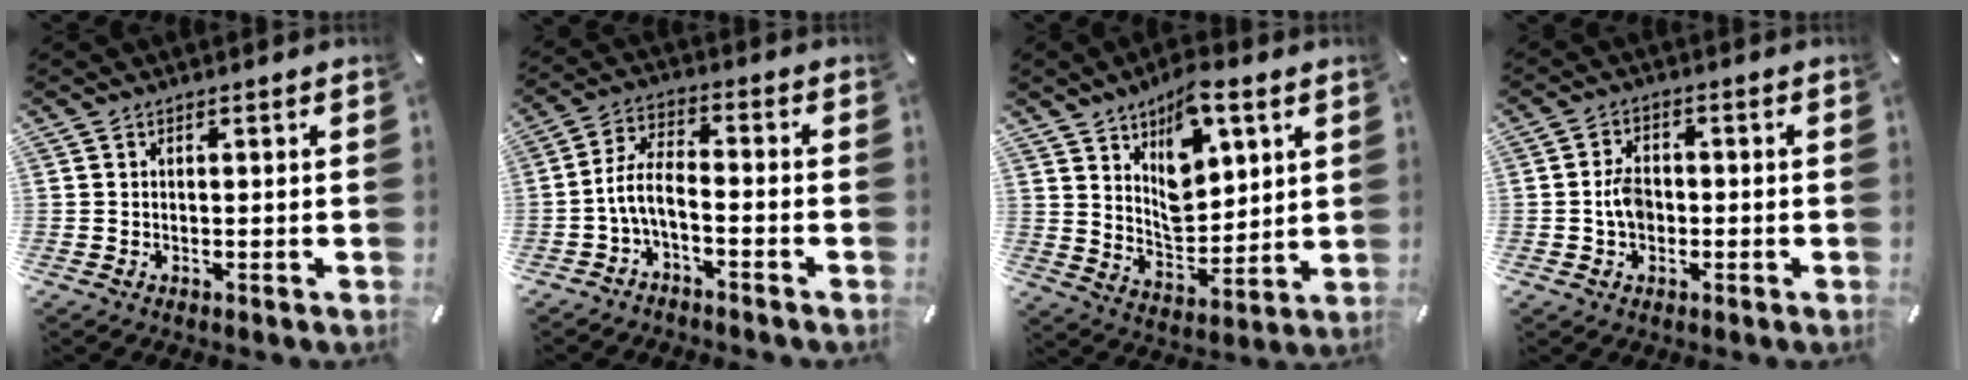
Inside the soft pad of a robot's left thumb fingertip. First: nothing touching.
{"total": 6.6, "force": [-3.1, 2.8, 5.2], "torque": [-0.114, 0.004, -0.061]}
{"total": 12.3, "force": [7.3, 7.1, 7.0], "torque": [-0.111, -0.039, 0.134]}
{"total": 5.1, "force": [-0.8, 3.6, 3.4], "torque": [-0.069, 0.009, -0.017]}